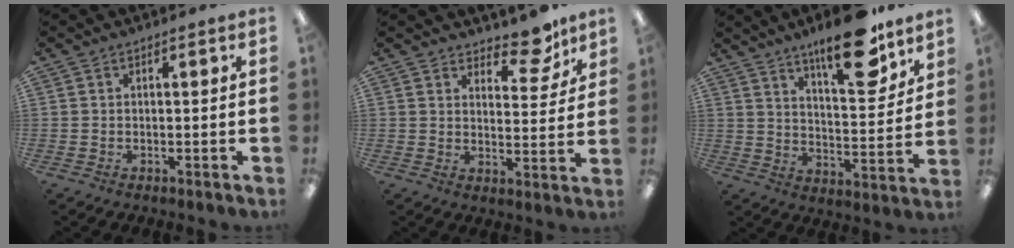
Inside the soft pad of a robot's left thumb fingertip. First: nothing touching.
{"total": 8.6, "force": [7.0, 3.5, 3.6], "torque": [-0.027, -0.053, 0.118]}
{"total": 17.7, "force": [13.0, 5.4, 10.8], "torque": [-0.153, -0.080, 0.210]}